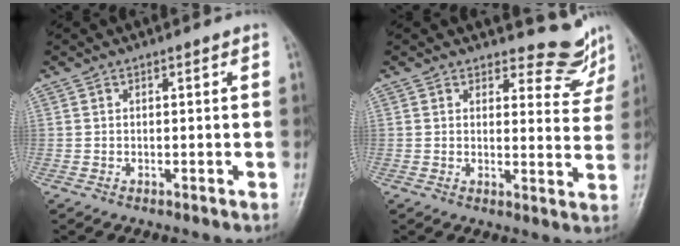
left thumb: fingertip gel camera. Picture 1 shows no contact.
{"total": 6.8, "force": [6.5, 2.1, 0.1], "torque": [0.025, -0.065, 0.068]}